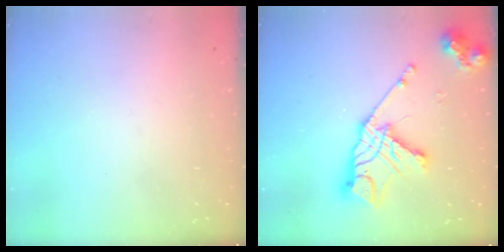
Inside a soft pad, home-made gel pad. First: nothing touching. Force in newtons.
{"total": 17.8, "press": 17.7, "slide": 1.5}